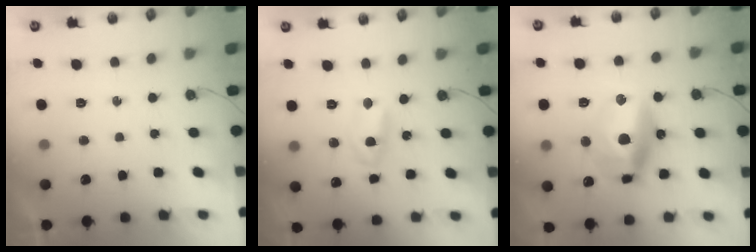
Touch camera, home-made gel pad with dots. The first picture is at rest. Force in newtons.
{"total": 4.7, "press": 4.7, "slide": 0.3}
{"total": 14.8, "press": 14.7, "slide": 1.7}